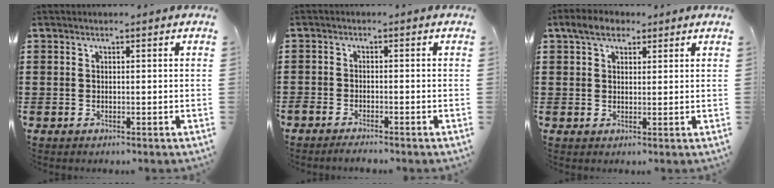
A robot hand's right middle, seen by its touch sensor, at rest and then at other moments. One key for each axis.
{"total": 1.8, "fx": -1.7, "fy": 0.2, "fz": 0.4, "tx": -0.011, "ty": -0.001, "tz": -0.035}
{"total": 3.9, "fx": 2.9, "fy": 1.9, "fz": 1.8, "tx": -0.027, "ty": 0.005, "tz": 0.049}